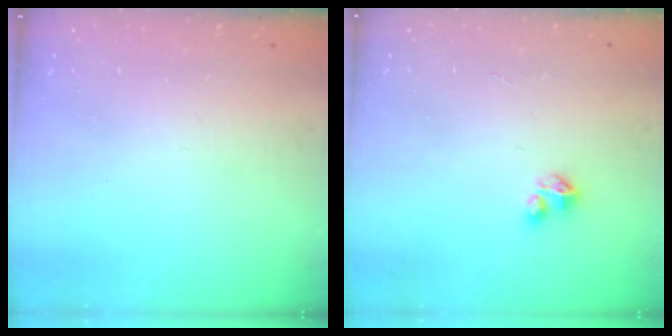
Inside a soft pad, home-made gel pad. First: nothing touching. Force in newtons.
{"total": 2.1, "press": 2.1, "slide": 0.2}